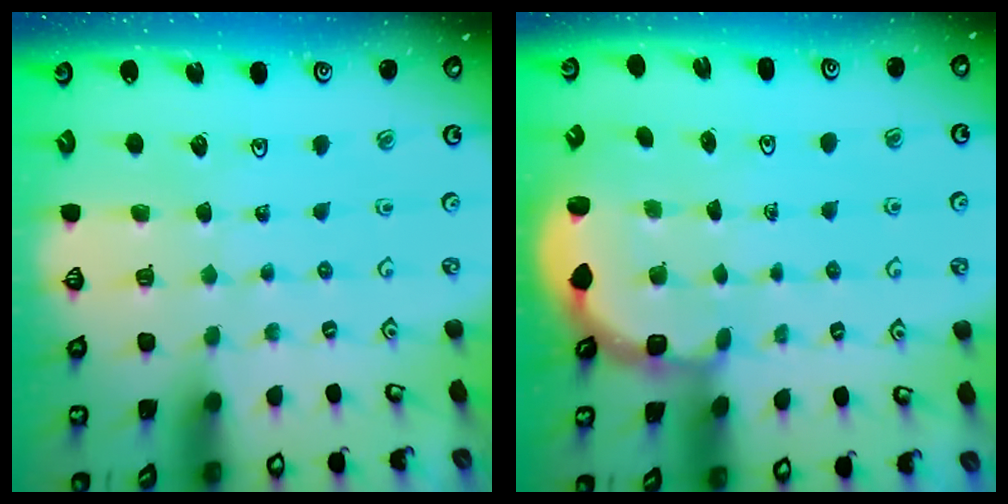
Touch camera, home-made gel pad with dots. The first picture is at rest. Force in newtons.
{"total": 2.7, "press": 2.4, "slide": 1.4}